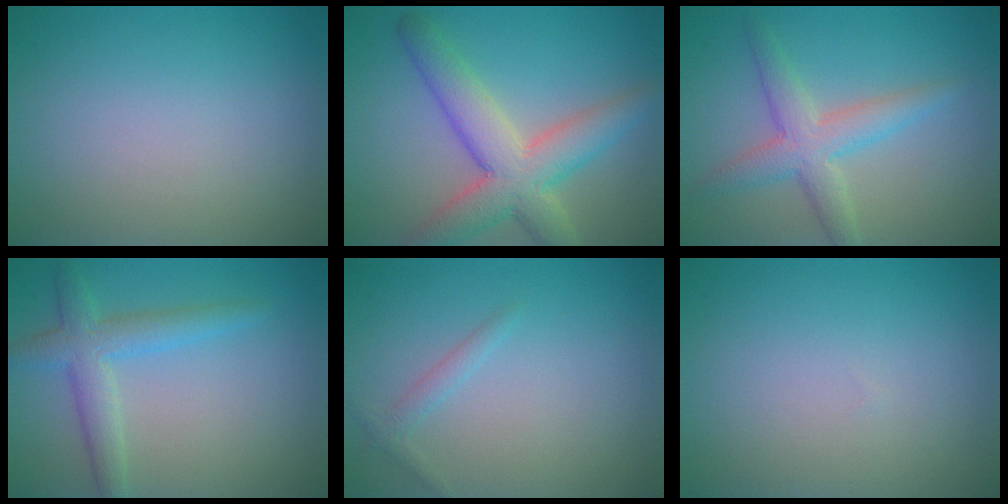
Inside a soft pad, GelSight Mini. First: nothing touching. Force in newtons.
{"total": 7.0, "press": 7.0, "slide": 0.6}
{"total": 4.0, "press": 4.0, "slide": 0.1}
{"total": 3.6, "press": 3.6, "slide": 0.1}
{"total": 1.1, "press": 1.1, "slide": 0.0}
{"total": 0.0}